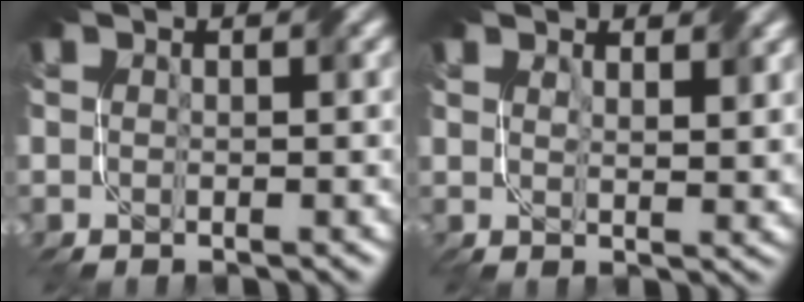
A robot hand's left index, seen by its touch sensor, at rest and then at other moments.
{"total": 2.9, "force": [2.2, 0.9, 1.8], "torque": [-0.036, 0.000, 0.039]}